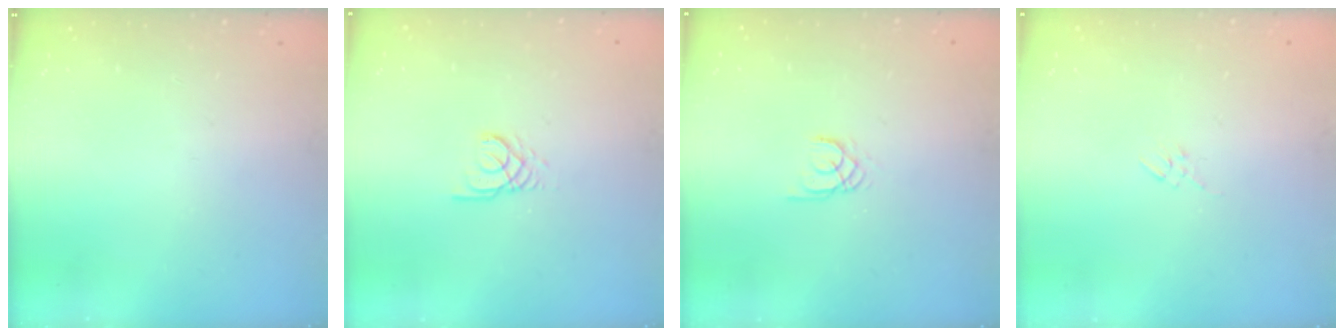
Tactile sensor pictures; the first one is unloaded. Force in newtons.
{"total": 2.4, "press": 2.4, "slide": 0.3}
{"total": 1.5, "press": 1.5, "slide": 0.1}
{"total": 2.7, "press": 2.7, "slide": 0.5}